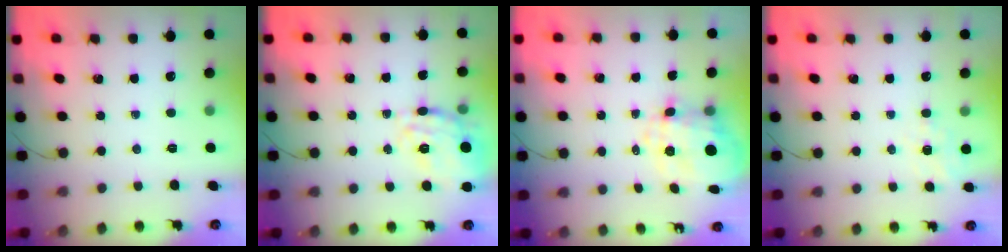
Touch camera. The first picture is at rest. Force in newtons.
{"total": 14.7, "press": 14.6, "slide": 1.3}
{"total": 10.2, "press": 9.9, "slide": 2.6}
{"total": 6.0, "press": 5.6, "slide": 1.9}